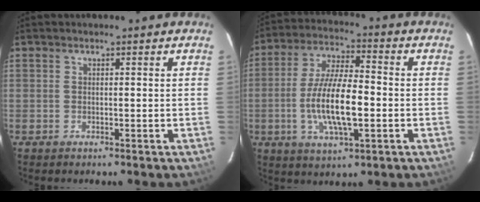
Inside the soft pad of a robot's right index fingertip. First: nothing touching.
{"total": 13.2, "force": [-2.7, 3.9, 12.3], "torque": [-0.245, -0.002, -0.048]}